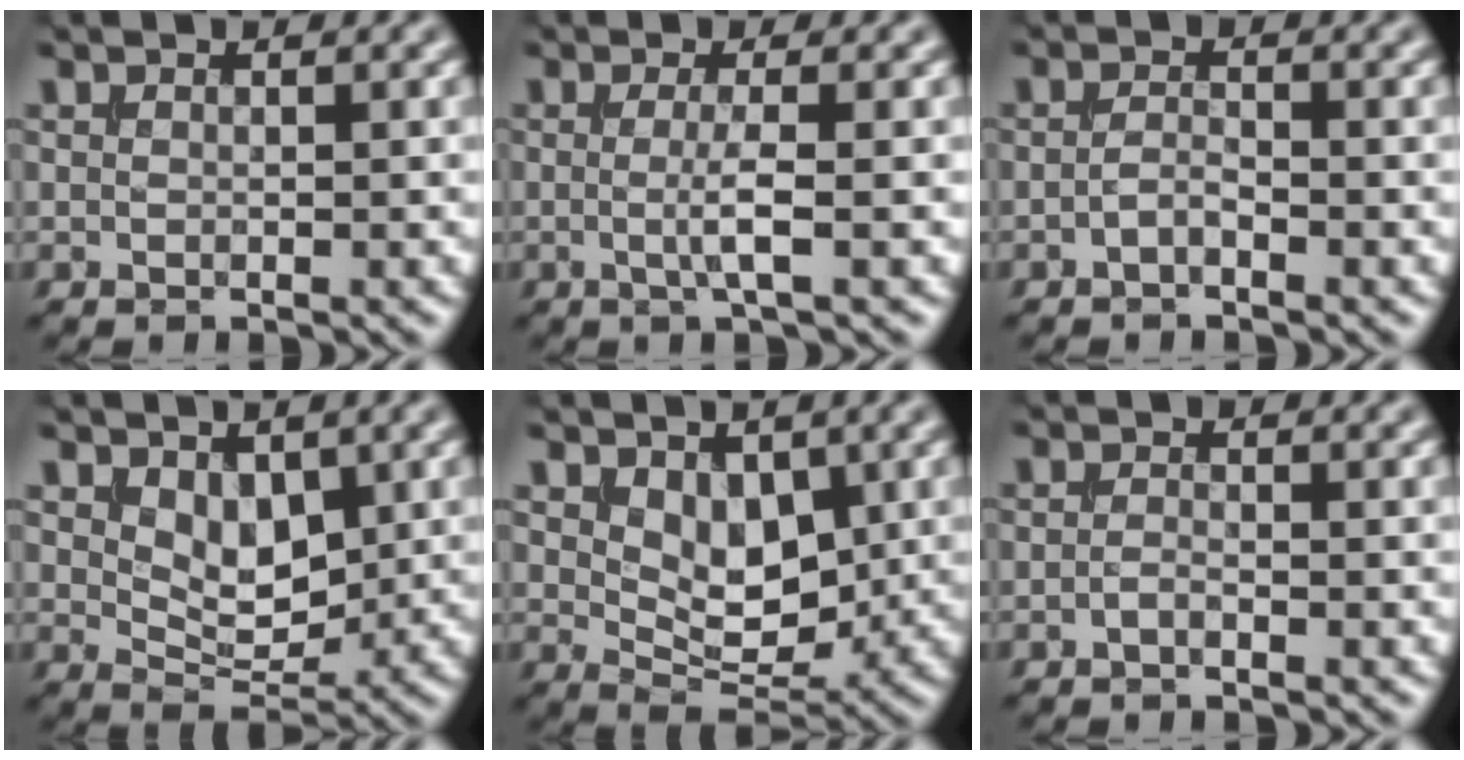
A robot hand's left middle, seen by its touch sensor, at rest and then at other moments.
{"total": 2.3, "force": [-0.2, 0.3, 2.2], "torque": [-0.044, -0.008, -0.008]}
{"total": 1.2, "force": [-0.6, 0.4, 0.9], "torque": [-0.020, 0.003, -0.015]}
{"total": 3.6, "force": [1.3, 2.2, 2.5], "torque": [-0.046, -0.013, 0.025]}
{"total": 4.4, "force": [1.4, 2.8, 3.2], "torque": [-0.054, -0.015, 0.026]}
{"total": 0.8, "force": [-0.5, 0.2, 0.6], "torque": [-0.013, 0.000, -0.011]}